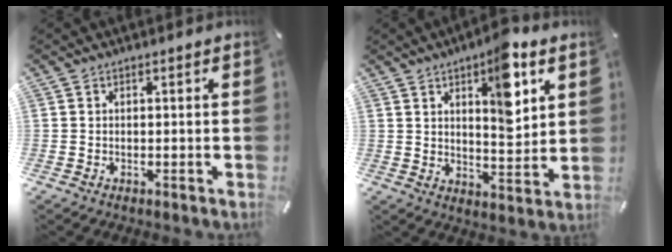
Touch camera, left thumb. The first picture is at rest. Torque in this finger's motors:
{"motor_torque": [1.31, 1.45, 1.82, -0.95, 0.41]}